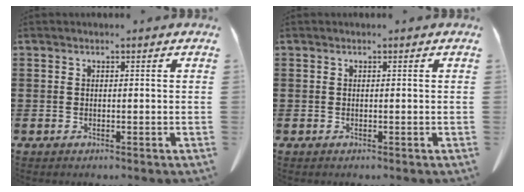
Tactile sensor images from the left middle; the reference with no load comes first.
{"total": 0.0}